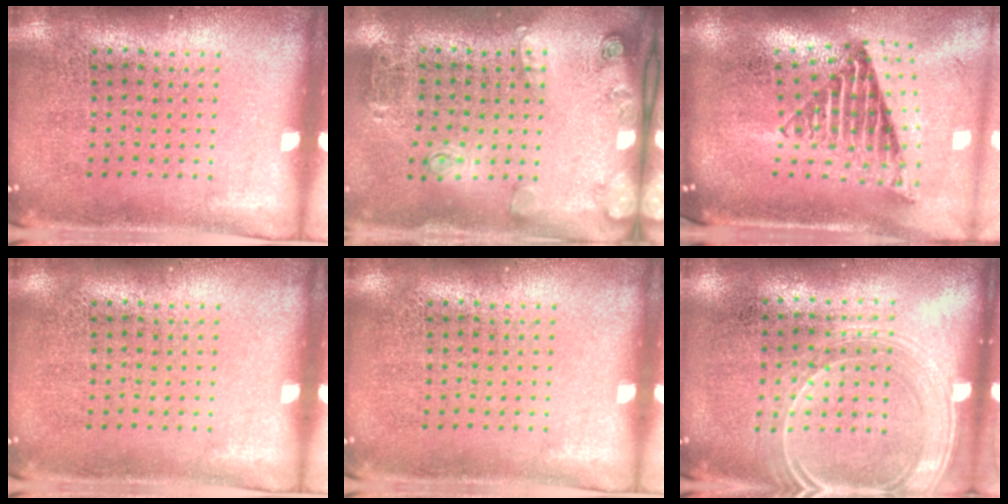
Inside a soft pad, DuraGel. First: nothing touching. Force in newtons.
{"total": 2.0, "press": 1.2, "slide": 1.6}
{"total": 2.7, "press": 1.7, "slide": 2.0}
{"total": 0.0}
{"total": 0.0}
{"total": 1.8, "press": 1.6, "slide": 0.7}